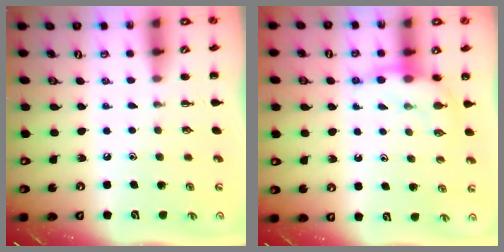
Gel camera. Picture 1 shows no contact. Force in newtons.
{"total": 7.5, "press": 7.5, "slide": 0.7}